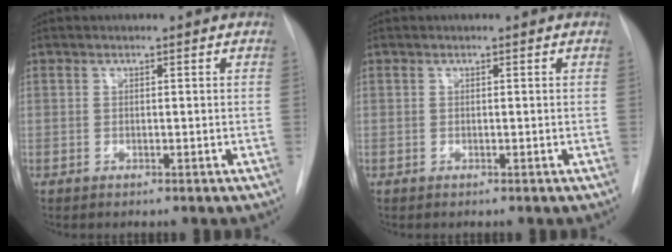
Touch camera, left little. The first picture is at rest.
{"total": 0.0}